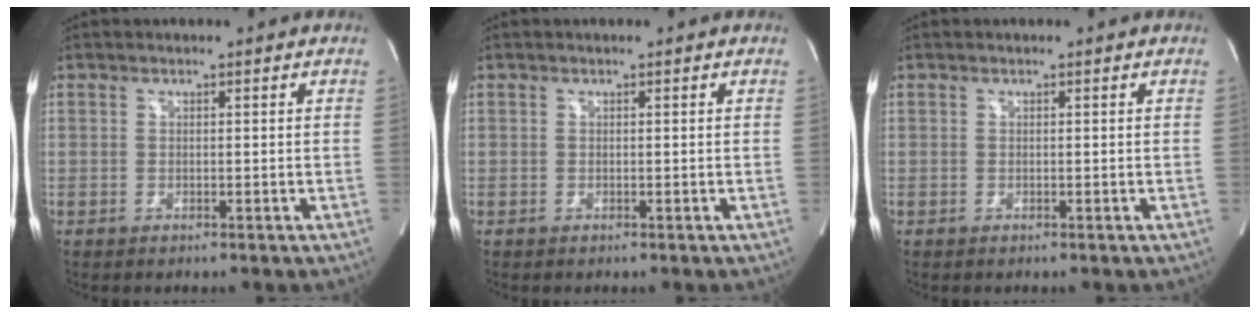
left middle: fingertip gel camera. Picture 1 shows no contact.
{"total": 0.0}
{"total": 0.0}